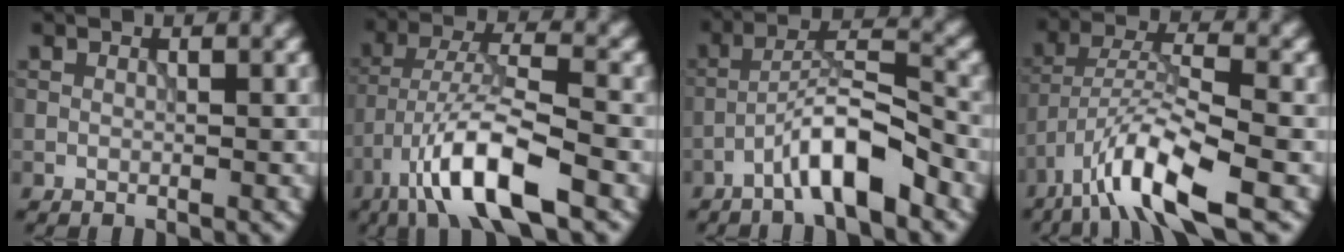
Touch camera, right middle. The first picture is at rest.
{"total": 8.8, "force": [-5.0, 2.0, 7.0], "torque": [-0.123, 0.009, -0.096]}
{"total": 6.0, "force": [-3.6, 1.1, 4.7], "torque": [-0.078, 0.020, -0.065]}
{"total": 8.5, "force": [-5.0, 2.1, 6.6], "torque": [-0.114, 0.007, -0.098]}